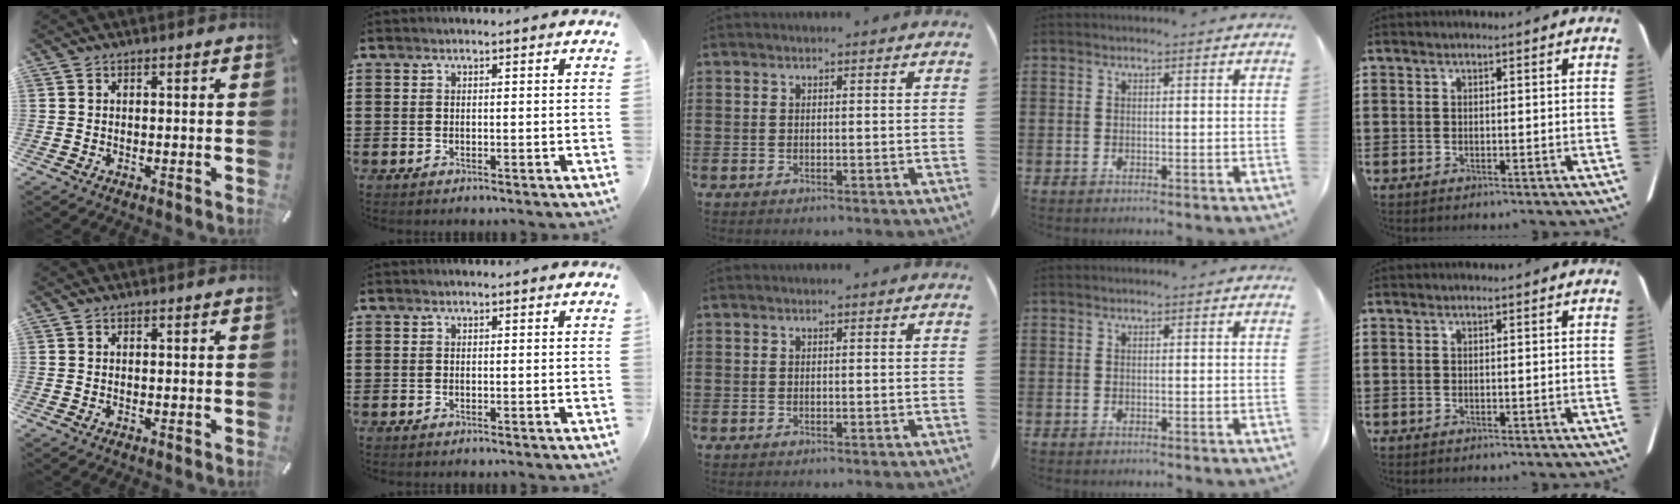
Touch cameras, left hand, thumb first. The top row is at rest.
{}